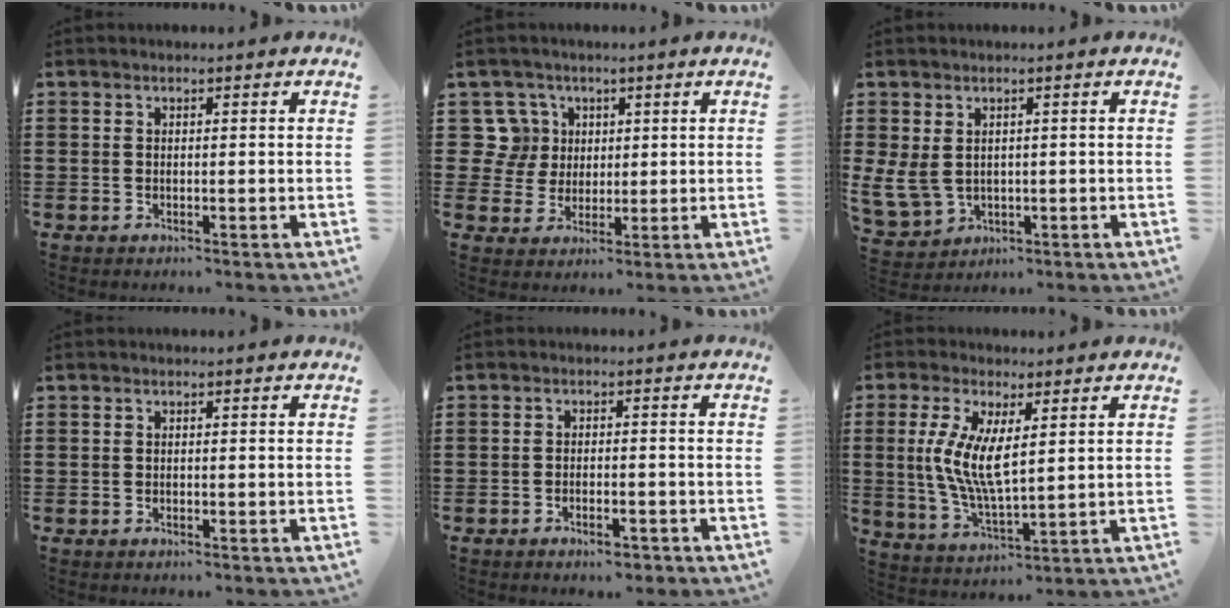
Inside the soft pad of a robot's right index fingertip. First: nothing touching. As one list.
[{"total": 7.3, "force": [2.2, 6.7, 2.1], "torque": [-0.080, 0.010, 0.040]}, {"total": 4.5, "force": [0.9, 3.7, 2.3], "torque": [-0.076, 0.001, 0.016]}, {"total": 0.0}, {"total": 2.6, "force": [-2.1, 0.7, 1.4], "torque": [-0.026, 0.001, -0.039]}, {"total": 8.2, "force": [1.2, 2.7, 7.6], "torque": [-0.162, -0.001, 0.020]}]